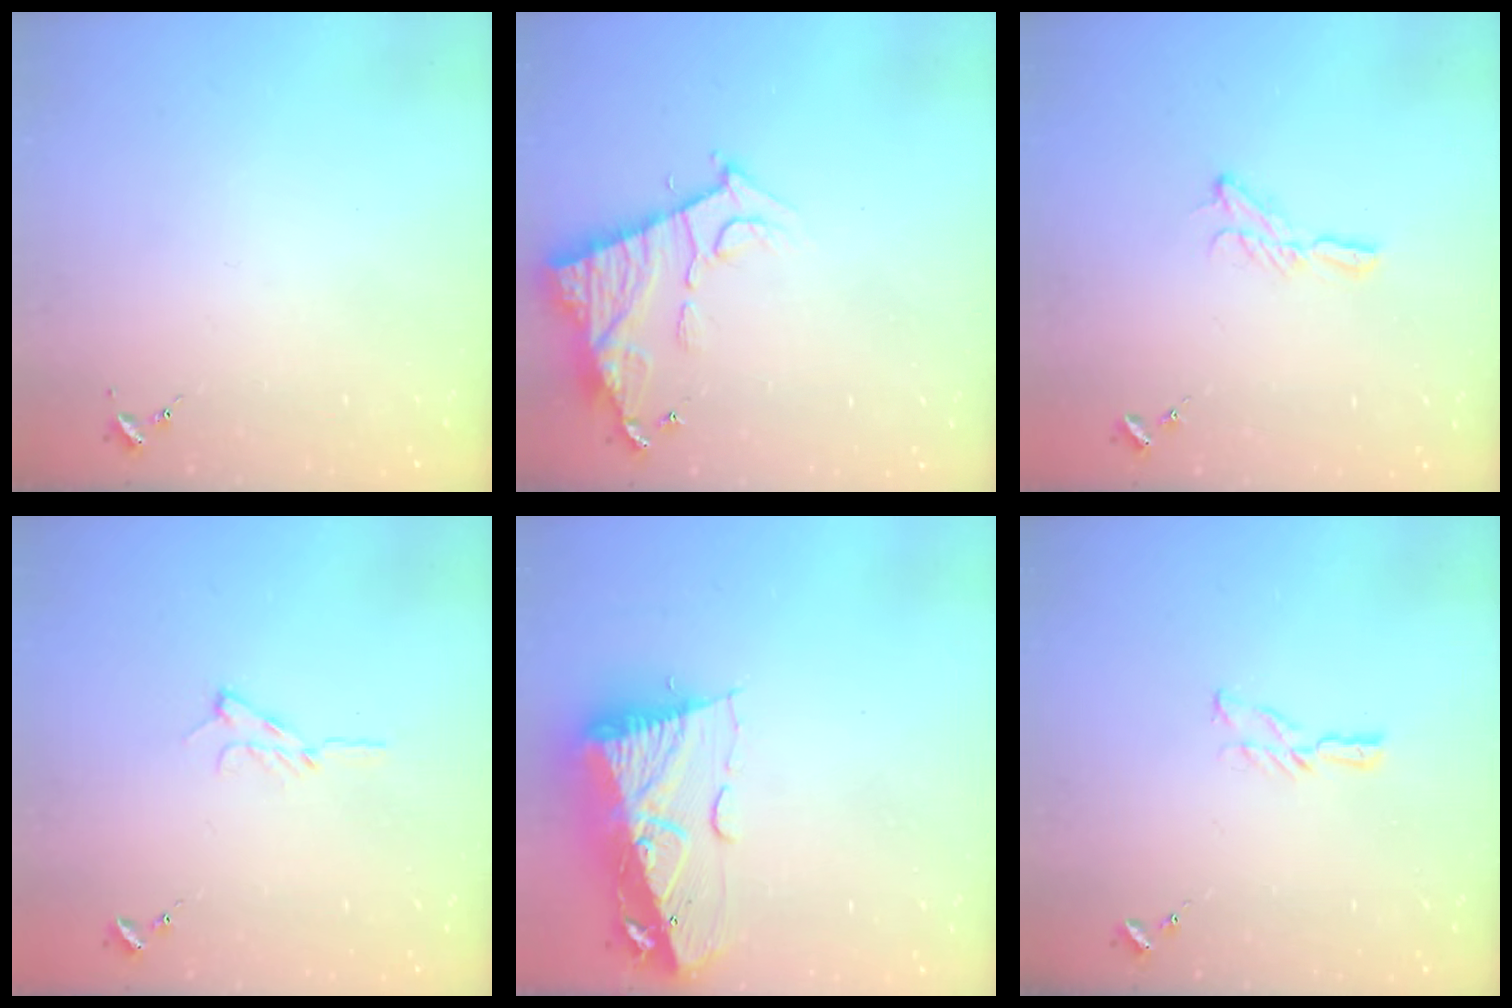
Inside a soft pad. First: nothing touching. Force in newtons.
{"total": 11.7, "press": 11.6, "slide": 0.8}
{"total": 6.4, "press": 6.4, "slide": 0.4}
{"total": 6.5, "press": 6.5, "slide": 0.8}
{"total": 14.8, "press": 14.7, "slide": 1.8}
{"total": 6.2, "press": 6.2, "slide": 0.5}